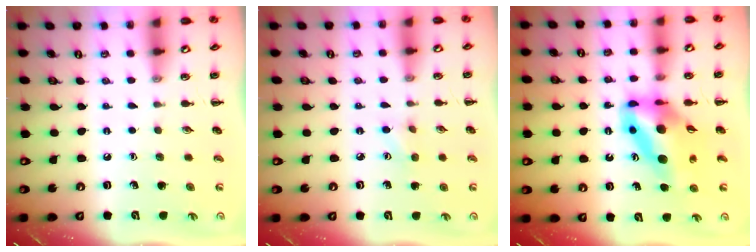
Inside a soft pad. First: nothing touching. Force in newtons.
{"total": 3.4, "press": 3.2, "slide": 1.0}
{"total": 12.9, "press": 12.1, "slide": 4.5}